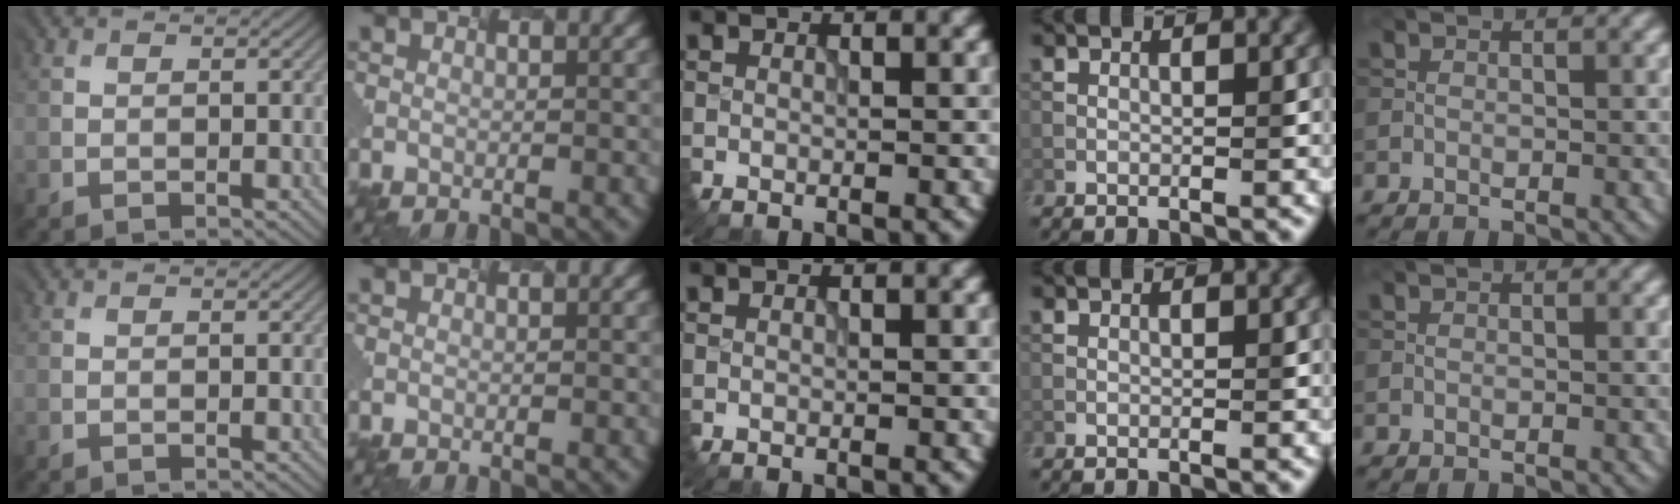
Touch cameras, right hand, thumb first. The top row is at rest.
{}